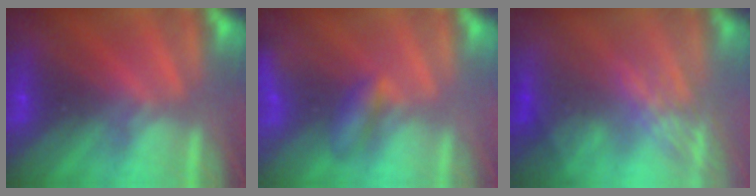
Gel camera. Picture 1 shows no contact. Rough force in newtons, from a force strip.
{"total": 2.1}
{"total": 2.9}